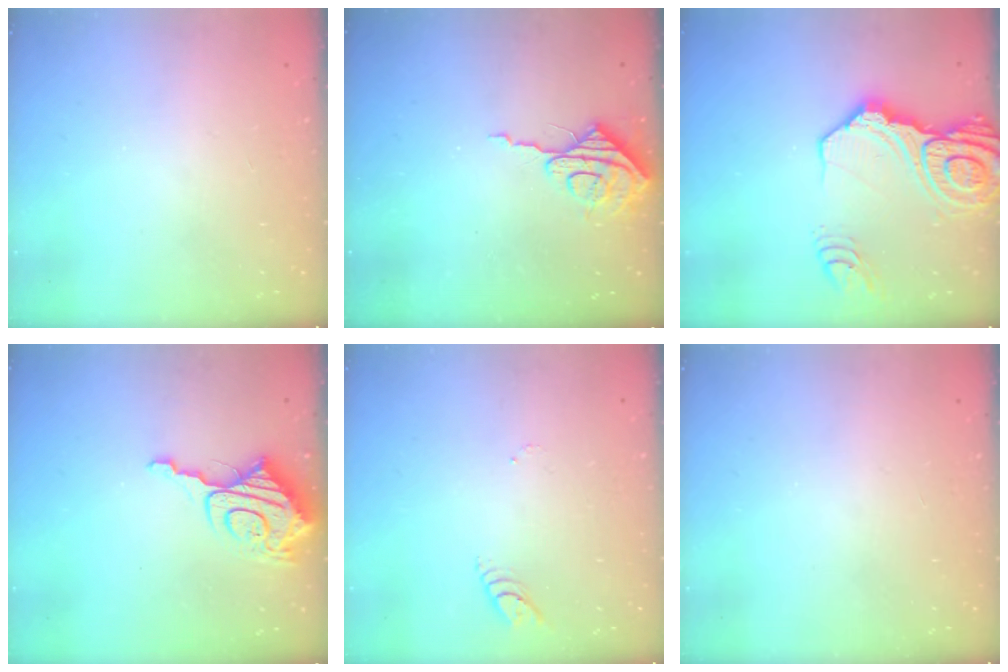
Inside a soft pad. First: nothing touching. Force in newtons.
{"total": 8.2, "press": 8.1, "slide": 0.7}
{"total": 23.0, "press": 22.8, "slide": 3.1}
{"total": 12.2, "press": 12.1, "slide": 1.5}
{"total": 3.8, "press": 3.8, "slide": 0.3}
{"total": 0.0}